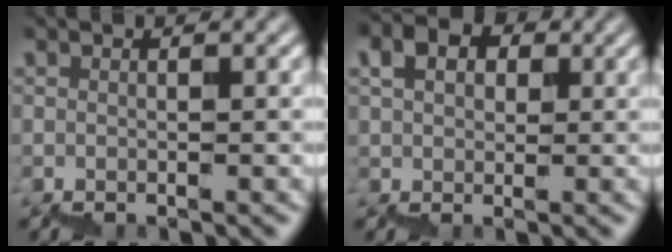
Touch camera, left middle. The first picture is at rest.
{"total": 2.6, "force": [1.2, 2.0, 1.3], "torque": [-0.025, 0.012, 0.020]}